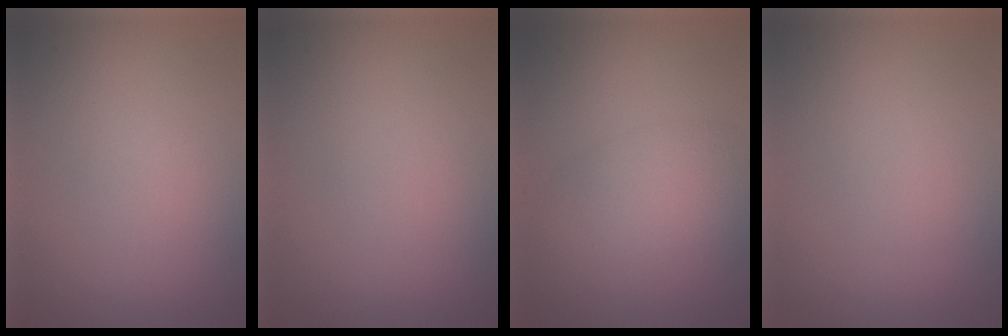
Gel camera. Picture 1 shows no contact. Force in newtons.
{"total": 0.0}
{"total": 3.8, "press": 3.8, "slide": 0.1}
{"total": 0.0}